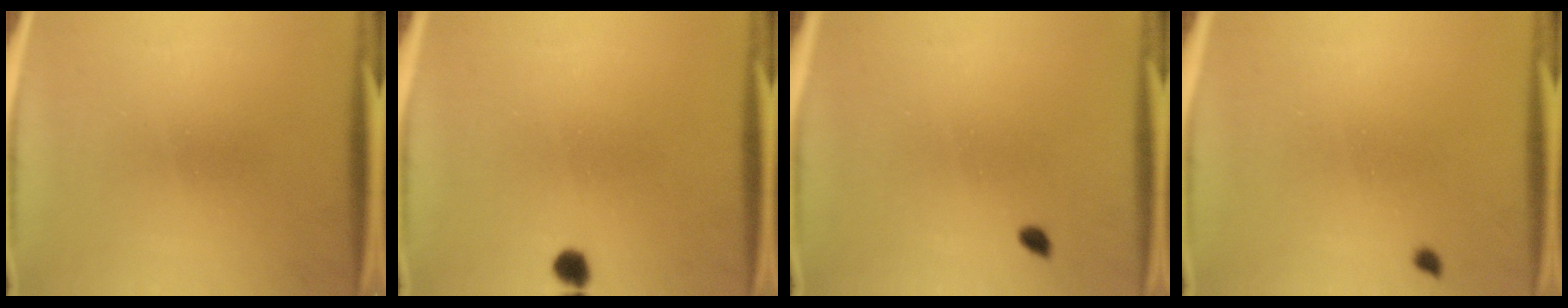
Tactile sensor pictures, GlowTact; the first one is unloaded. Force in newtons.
{"total": 2.0}
{"total": 0.9}
{"total": 0.7}